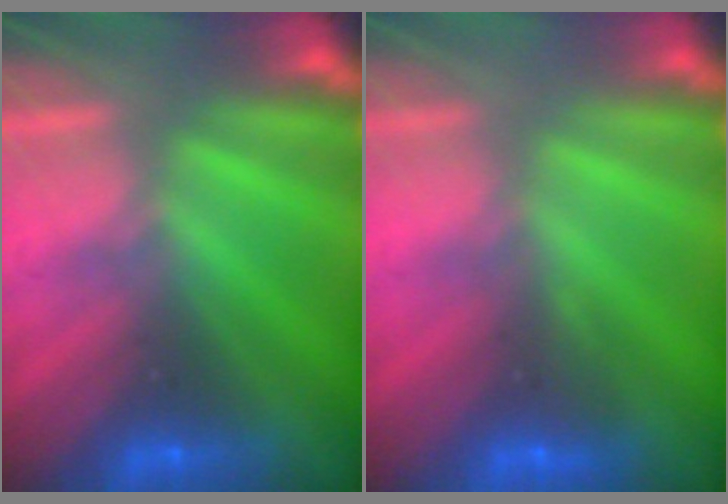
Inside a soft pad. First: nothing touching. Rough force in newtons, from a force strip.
{"total": 2.9}